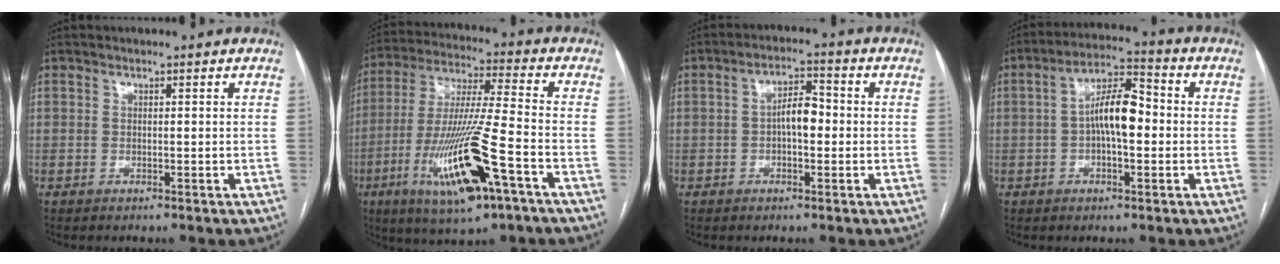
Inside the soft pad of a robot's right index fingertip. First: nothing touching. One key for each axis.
{"total": 18.3, "fx": -7.8, "fy": 1.7, "fz": 16.5, "tx": -0.348, "ty": -0.030, "tz": -0.136}
{"total": 4.8, "fx": -0.4, "fy": 2.0, "fz": 4.4, "tx": -0.073, "ty": 0.017, "tz": -0.008}
{"total": 8.6, "fx": -0.3, "fy": 2.8, "fz": 8.1, "tx": -0.151, "ty": 0.026, "tz": -0.010}